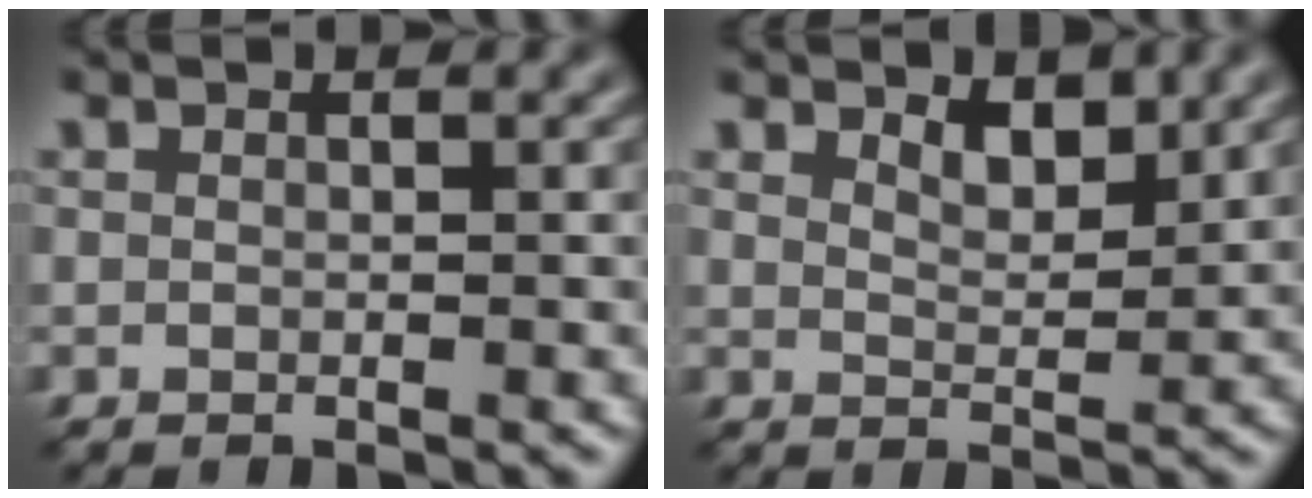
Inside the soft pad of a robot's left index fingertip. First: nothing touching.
{"total": 2.2, "force": [1.7, 0.7, 1.1], "torque": [-0.024, -0.005, 0.028]}